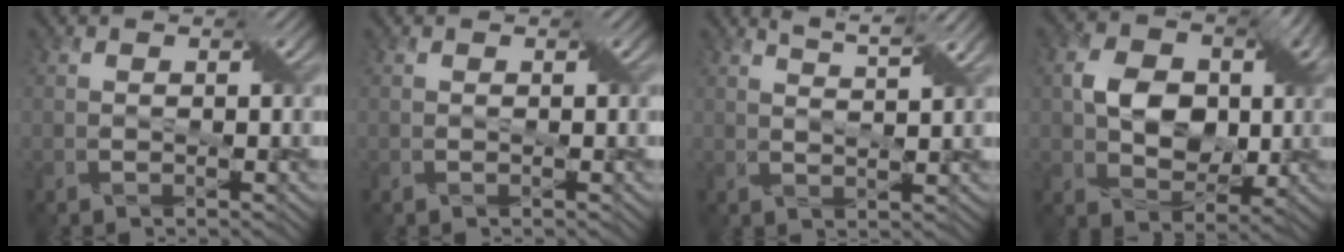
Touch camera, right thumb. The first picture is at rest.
{"total": 0.0}
{"total": 4.8, "force": [3.6, 0.7, 3.1], "torque": [-0.054, 0.003, 0.055]}
{"total": 9.3, "force": [1.1, 7.0, 6.0], "torque": [-0.118, 0.005, 0.010]}